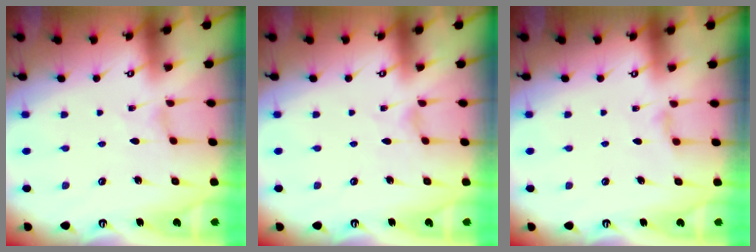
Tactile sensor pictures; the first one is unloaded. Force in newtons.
{"total": 0.0}
{"total": 3.0, "press": 2.9, "slide": 0.5}